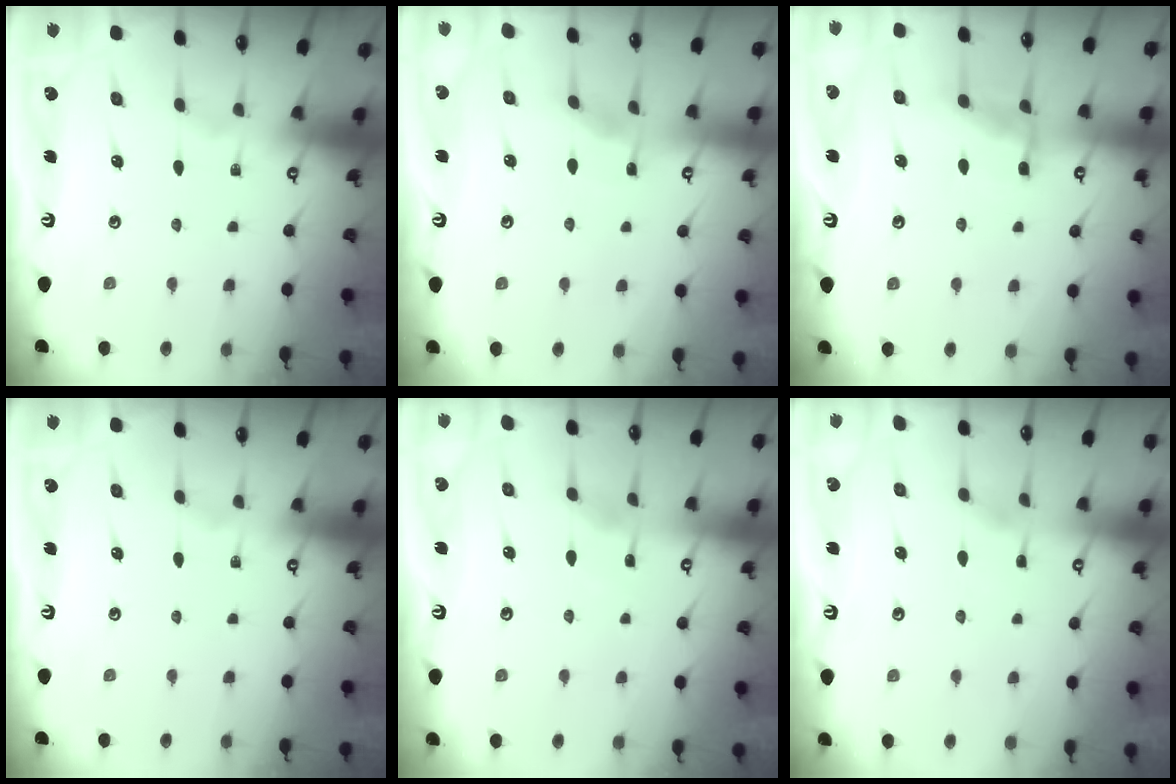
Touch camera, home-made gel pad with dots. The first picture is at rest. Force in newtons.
{"total": 2.4, "press": 2.4, "slide": 0.3}
{"total": 9.9, "press": 9.9, "slide": 1.0}
{"total": 0.0}
{"total": 2.8, "press": 2.8, "slide": 0.5}
{"total": 1.6, "press": 1.5, "slide": 0.4}